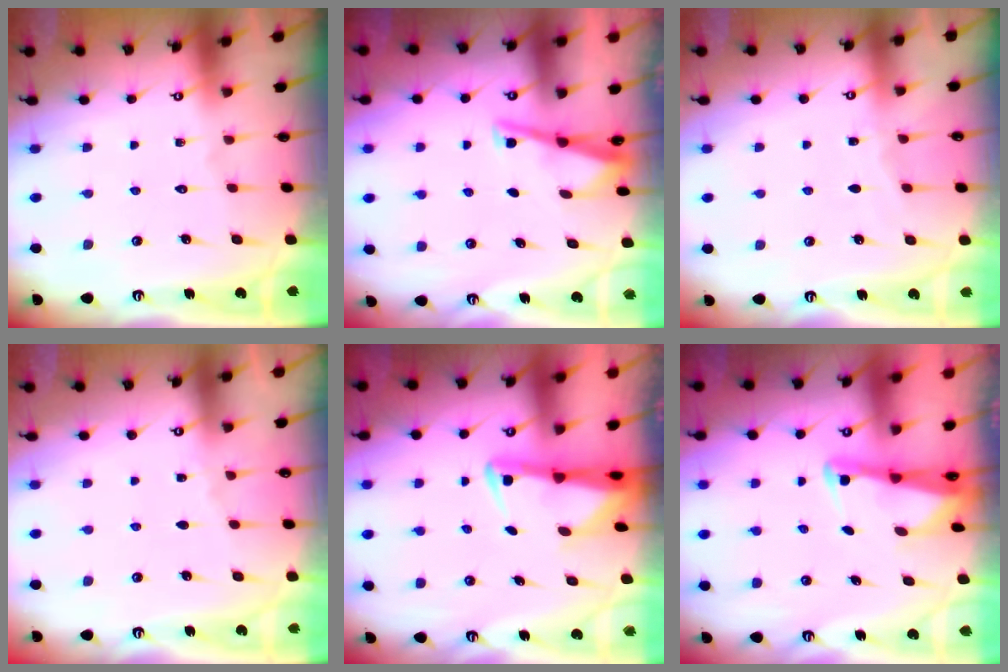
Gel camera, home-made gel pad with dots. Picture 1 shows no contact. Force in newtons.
{"total": 4.3, "press": 4.3, "slide": 0.5}
{"total": 2.6, "press": 2.6, "slide": 0.4}
{"total": 2.6, "press": 2.6, "slide": 0.3}
{"total": 3.2, "press": 3.2, "slide": 0.7}
{"total": 2.4, "press": 2.4, "slide": 0.3}